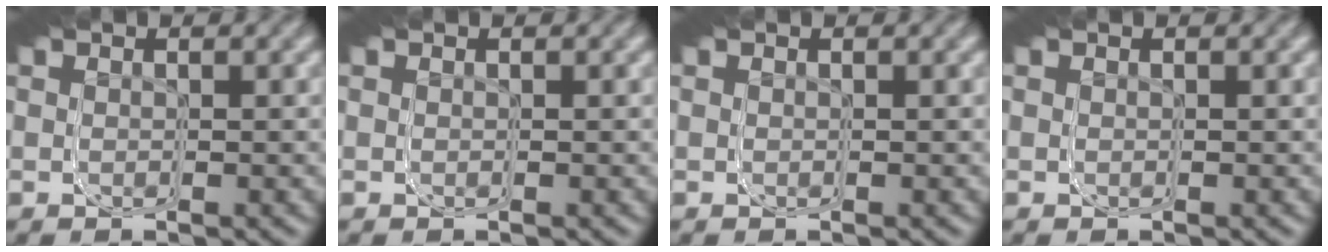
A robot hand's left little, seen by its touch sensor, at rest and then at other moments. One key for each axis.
{"total": 0.0}
{"total": 0.0}
{"total": 0.0}